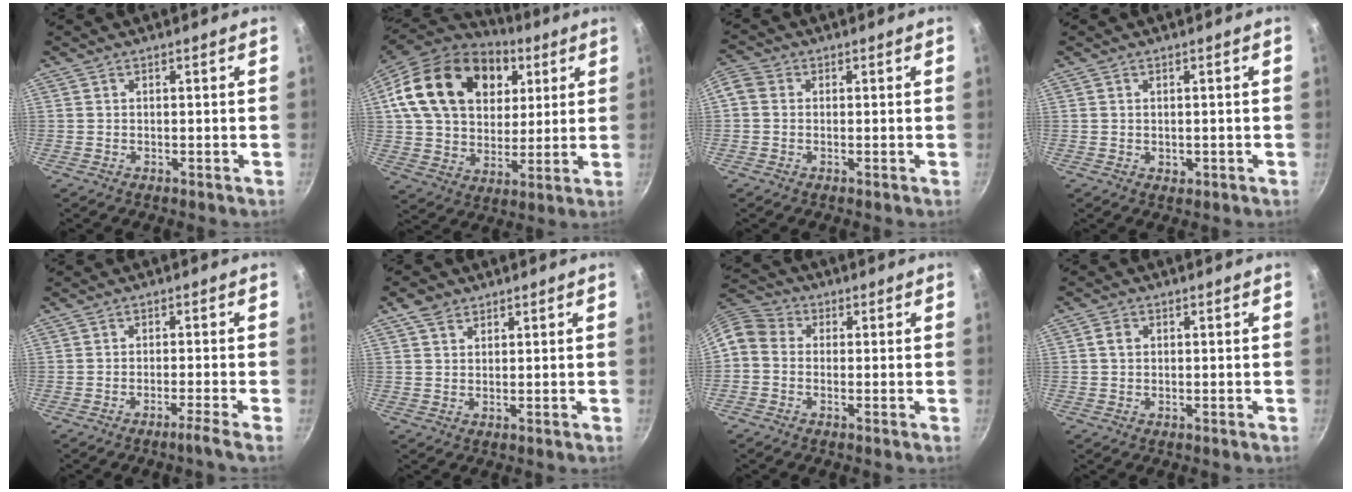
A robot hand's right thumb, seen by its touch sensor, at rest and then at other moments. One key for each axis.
{"total": 25.4, "fx": 8.9, "fy": 18.0, "fz": 15.6, "tx": -0.256, "ty": -0.002, "tz": 0.153}
{"total": 4.1, "fx": 0.2, "fy": 3.6, "fz": 1.9, "tx": -0.041, "ty": 0.011, "tz": -0.012}
{"total": 1.0, "fx": 0.0, "fy": 0.8, "fz": 0.6, "tx": -0.005, "ty": -0.001, "tz": 0.002}
{"total": 2.5, "fx": -1.7, "fy": -1.0, "fz": 1.5, "tx": -0.041, "ty": 0.011, "tz": -0.026}
{"total": 3.5, "fx": 2.2, "fy": 2.3, "fz": 1.4, "tx": -0.018, "ty": -0.005, "tz": 0.041}
{"total": 6.1, "fx": -0.7, "fy": 5.2, "fz": 3.1, "tx": -0.053, "ty": 0.025, "tz": -0.034}
{"total": 2.1, "fx": 0.4, "fy": 1.7, "fz": 1.1, "tx": -0.014, "ty": 0.006, "tz": 0.006}